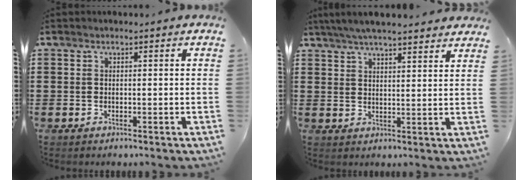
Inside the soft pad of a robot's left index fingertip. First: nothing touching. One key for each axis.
{"total": 5.0, "fx": 4.6, "fy": 0.2, "fz": 1.9, "tx": -0.049, "ty": -0.010, "tz": 0.084}